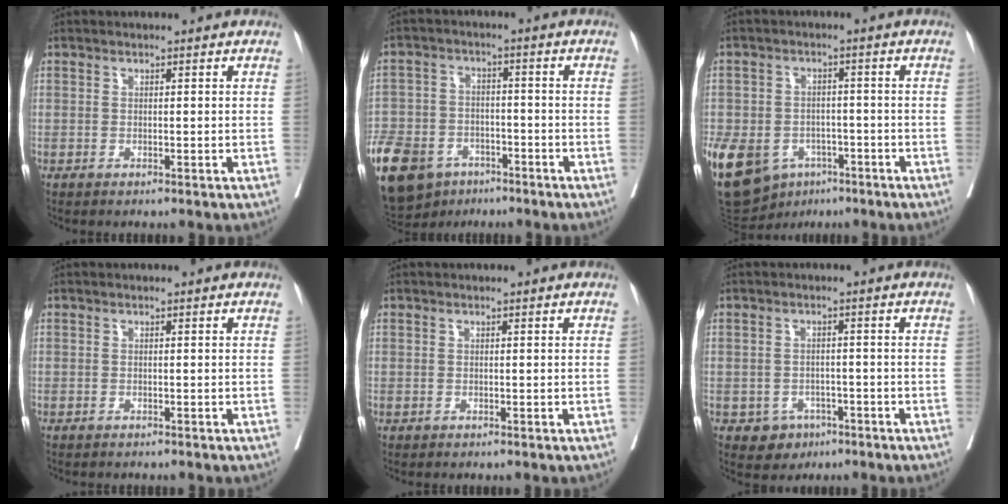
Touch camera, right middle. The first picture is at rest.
{"total": 21.0, "force": [-12.3, 13.7, 10.1], "torque": [-0.303, -0.025, -0.197]}
{"total": 23.7, "force": [-10.6, 17.9, 11.4], "torque": [-0.345, -0.019, -0.154]}
{"total": 0.6, "force": [-0.6, 0.2, 0.1], "torque": [-0.009, -0.001, -0.012]}
{"total": 0.0}
{"total": 3.6, "force": [-1.8, 3.0, 0.6], "torque": [-0.005, 0.009, -0.020]}